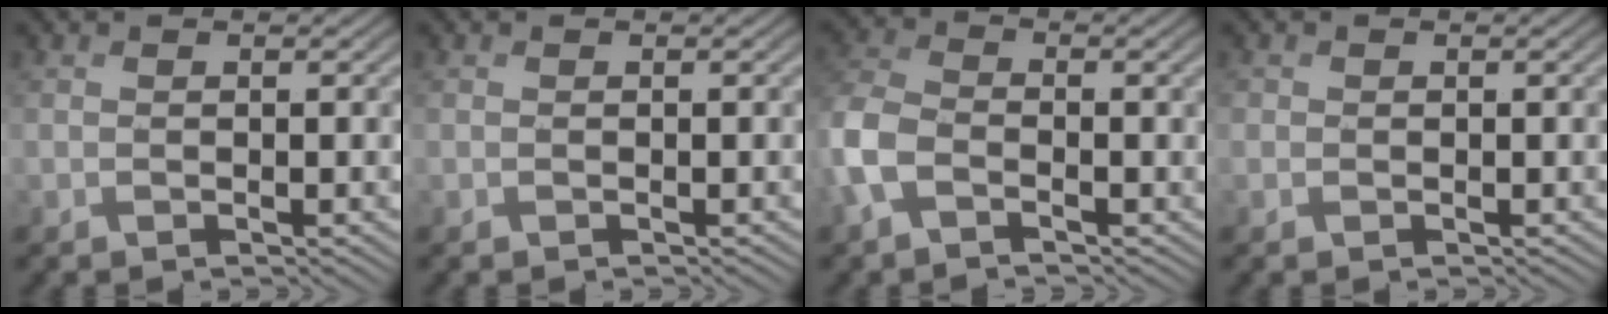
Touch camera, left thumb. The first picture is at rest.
{"total": 0.0}
{"total": 6.6, "force": [-2.6, 4.4, 4.2], "torque": [-0.122, -0.004, -0.066]}
{"total": 0.8, "force": [0.0, 0.8, 0.0], "torque": [0.001, -0.002, -0.003]}